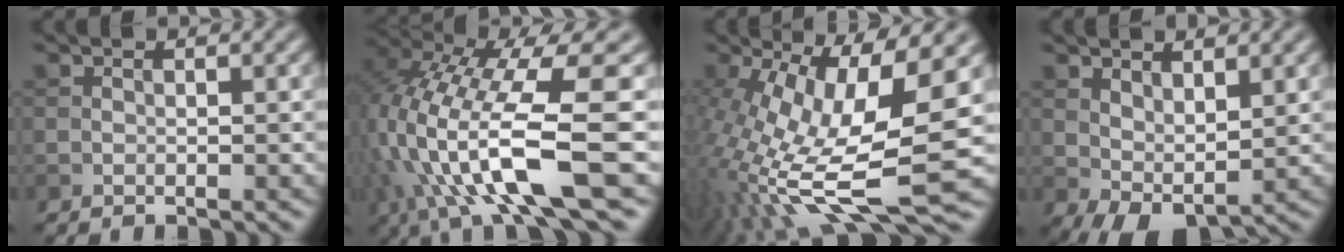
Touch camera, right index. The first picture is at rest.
{"total": 12.5, "force": [-2.1, 3.5, 11.8], "torque": [-0.236, -0.002, -0.037]}
{"total": 15.7, "force": [-2.4, 5.2, 14.6], "torque": [-0.286, -0.017, -0.036]}
{"total": 3.8, "force": [1.0, 2.0, 3.1], "torque": [-0.062, -0.004, 0.023]}